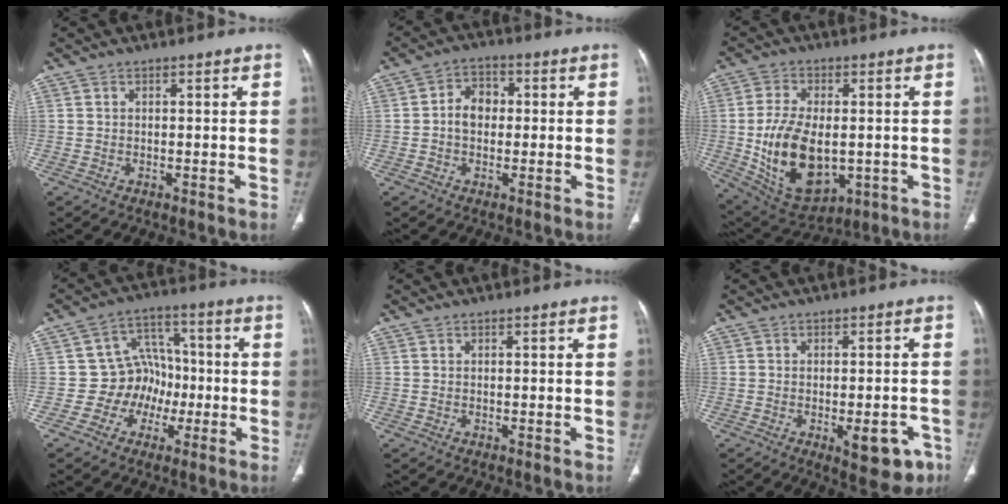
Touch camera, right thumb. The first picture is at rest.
{"total": 5.6, "force": [0.0, 4.3, 3.5], "torque": [-0.040, 0.018, -0.009]}
{"total": 16.6, "force": [-1.7, 9.6, 13.4], "torque": [-0.232, -0.007, -0.004]}
{"total": 8.8, "force": [-2.0, 8.1, 2.7], "torque": [0.018, 0.037, -0.038]}
{"total": 0.0}
{"total": 8.3, "force": [-3.7, 3.6, 6.5], "torque": [-0.057, 0.010, -0.036]}